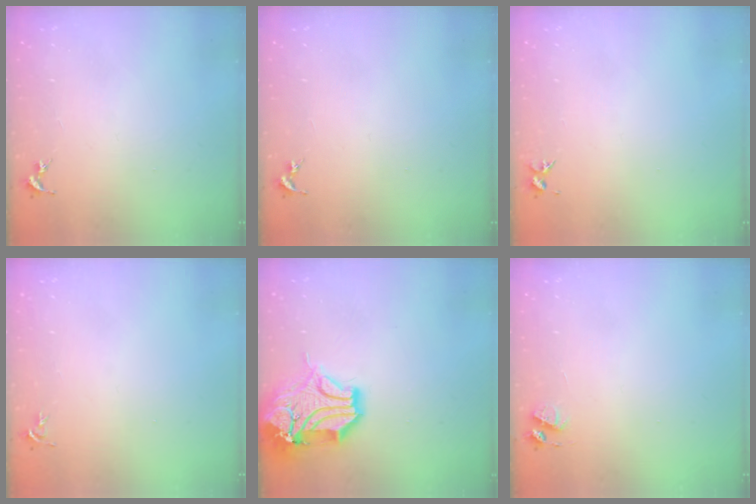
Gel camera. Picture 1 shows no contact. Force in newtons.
{"total": 0.0}
{"total": 3.3, "press": 3.3, "slide": 0.4}
{"total": 3.7, "press": 3.7, "slide": 0.5}
{"total": 16.8, "press": 16.6, "slide": 2.4}
{"total": 4.4, "press": 4.3, "slide": 0.6}